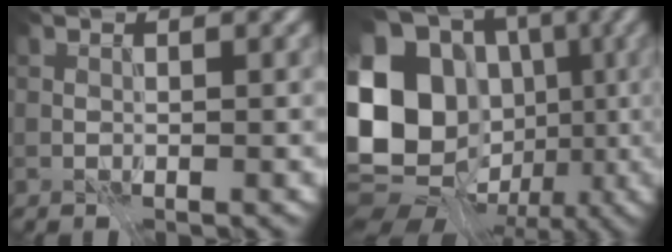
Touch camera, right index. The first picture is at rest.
{"total": 21.9, "force": [-0.1, 19.0, 10.8], "torque": [-0.236, 0.020, -0.038]}